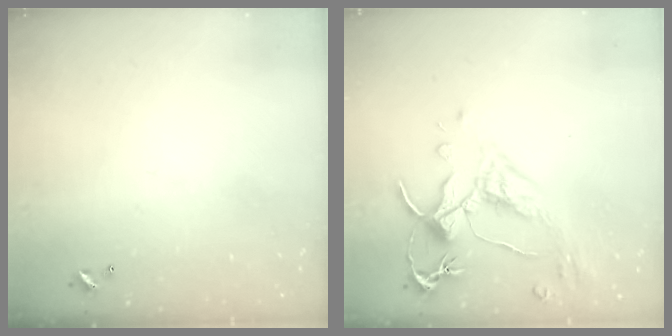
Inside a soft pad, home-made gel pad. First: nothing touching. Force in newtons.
{"total": 2.6, "press": 2.2, "slide": 1.3}